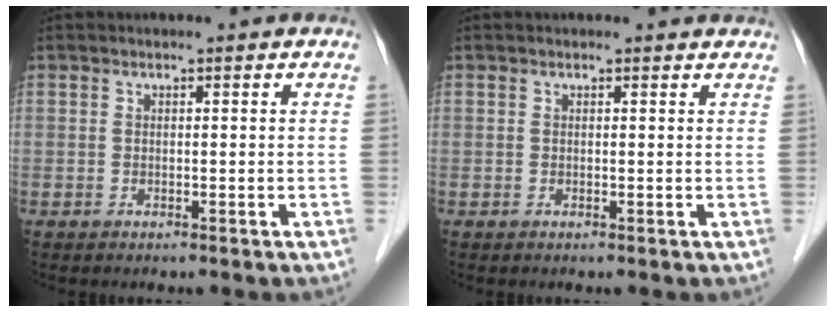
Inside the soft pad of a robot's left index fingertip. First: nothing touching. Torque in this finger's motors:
{"motor_torque": [0.64, -0.76, 0.03, 0.02]}